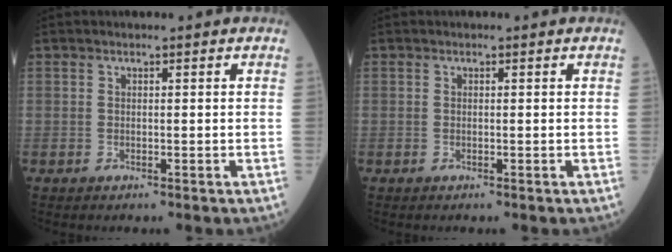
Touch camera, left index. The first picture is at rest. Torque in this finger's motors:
{"motor_torque": [0.06, -0.04, 0.00, -0.04]}